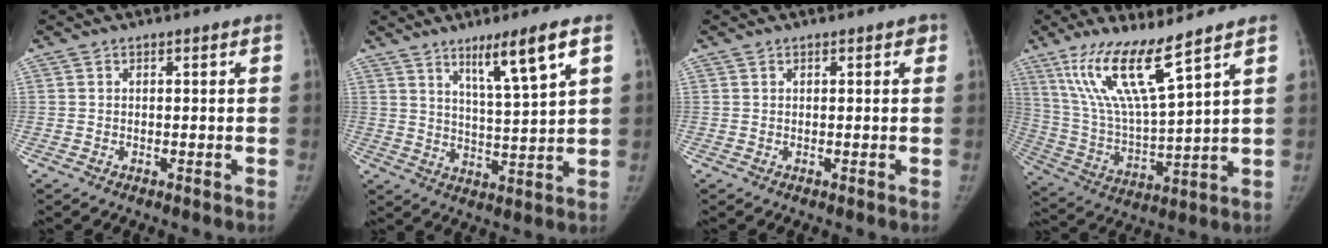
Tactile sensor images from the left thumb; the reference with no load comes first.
{"total": 9.6, "force": [5.5, 0.3, 7.9], "torque": [-0.134, -0.034, 0.096]}
{"total": 0.7, "force": [0.4, 0.4, 0.5], "torque": [0.004, 0.001, 0.000]}
{"total": 15.1, "force": [9.5, 2.1, 11.5], "torque": [-0.224, -0.056, 0.199]}